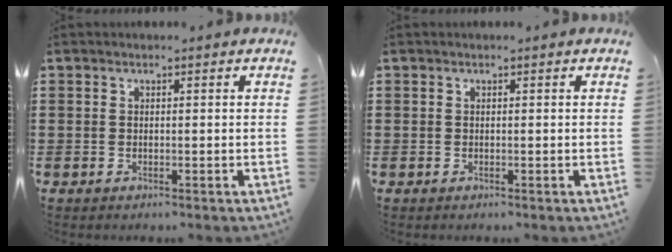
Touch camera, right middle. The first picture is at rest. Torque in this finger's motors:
{"motor_torque": [0.07, -0.04, -0.02, -0.01]}